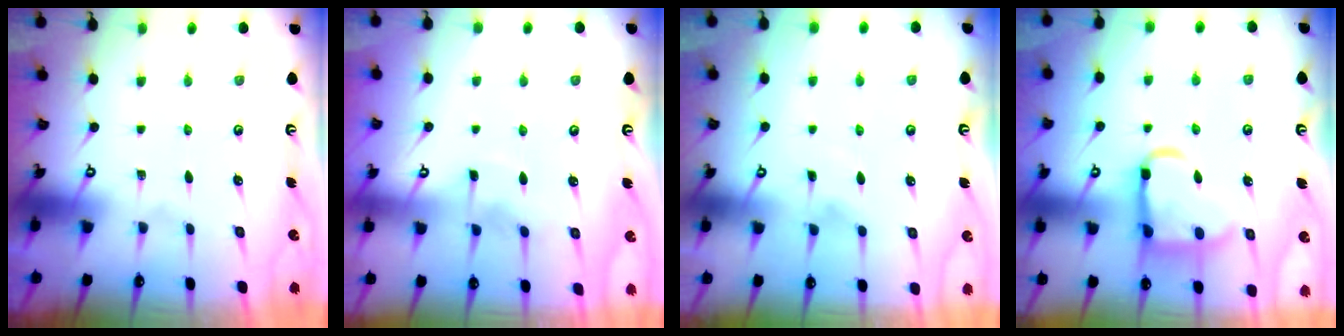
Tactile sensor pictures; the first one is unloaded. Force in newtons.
{"total": 2.9, "press": 2.9, "slide": 0.2}
{"total": 2.2, "press": 2.2, "slide": 0.5}
{"total": 14.1, "press": 14.0, "slide": 1.5}